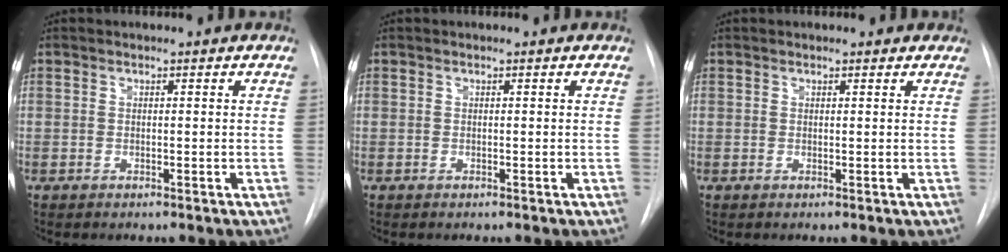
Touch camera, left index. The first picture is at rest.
{"total": 0.0}
{"total": 1.2, "force": [1.1, 0.5, 0.2], "torque": [-0.008, 0.004, 0.008]}